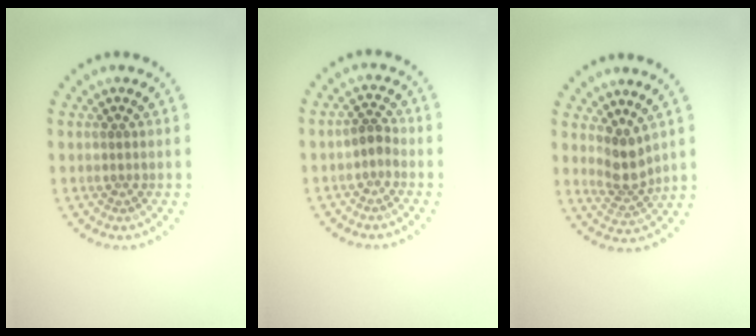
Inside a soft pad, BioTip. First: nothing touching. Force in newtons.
{"total": 1.3, "press": 1.1, "slide": 0.7}
{"total": 2.7, "press": 2.1, "slide": 1.7}